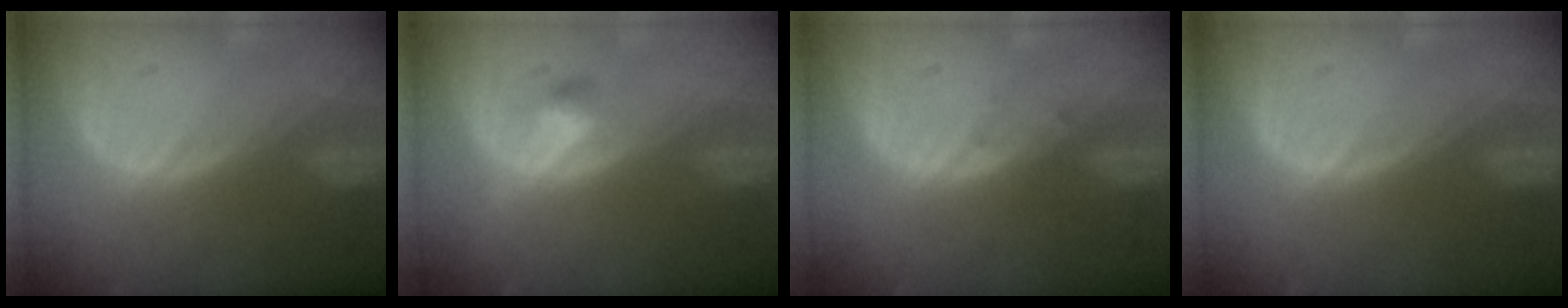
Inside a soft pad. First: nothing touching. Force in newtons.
{"total": 2.4, "press": 2.4, "slide": 0.2}
{"total": 0.9, "press": 0.6, "slide": 0.6}
{"total": 0.0}